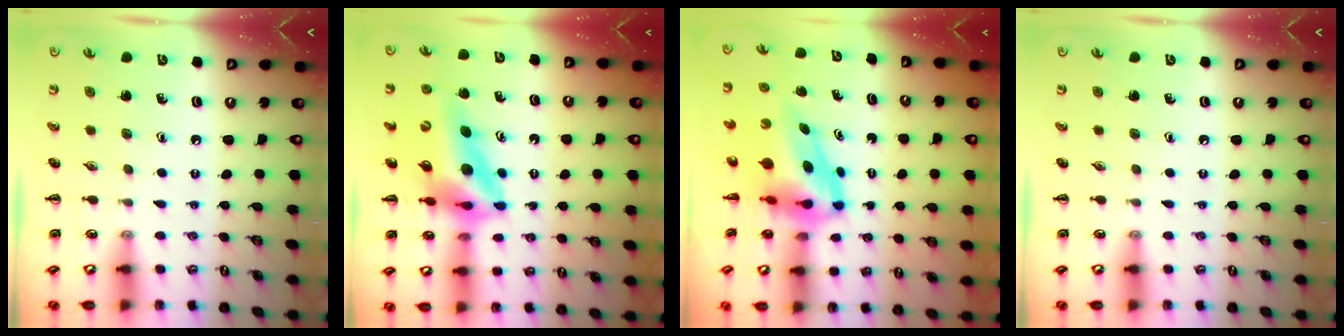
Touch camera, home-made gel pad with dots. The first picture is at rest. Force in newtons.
{"total": 13.1, "press": 12.5, "slide": 3.9}
{"total": 7.0, "press": 6.8, "slide": 1.8}
{"total": 0.0}